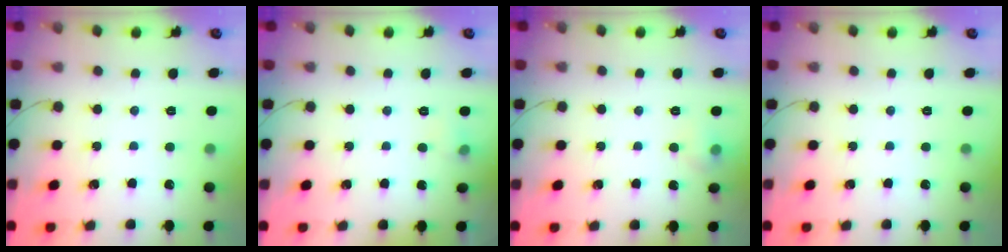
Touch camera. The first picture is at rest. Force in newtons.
{"total": 3.9, "press": 3.7, "slide": 1.2}
{"total": 5.3, "press": 5.1, "slide": 1.4}
{"total": 0.0}